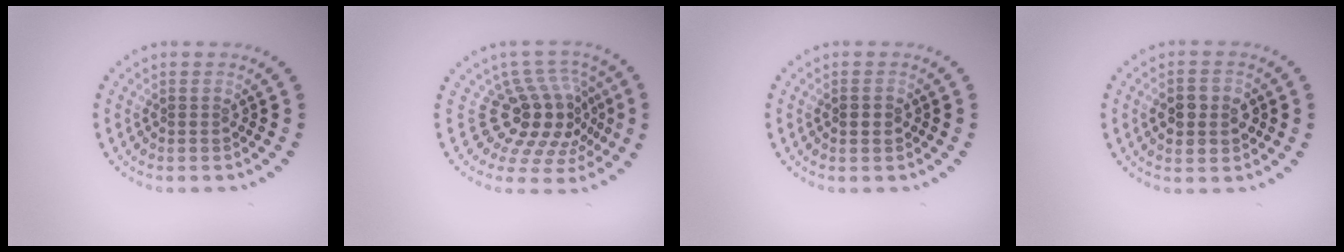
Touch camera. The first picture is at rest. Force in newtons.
{"total": 5.3, "press": 3.9, "slide": 3.6}
{"total": 1.5, "press": 1.5, "slide": 0.2}
{"total": 3.1, "press": 3.1, "slide": 0.1}